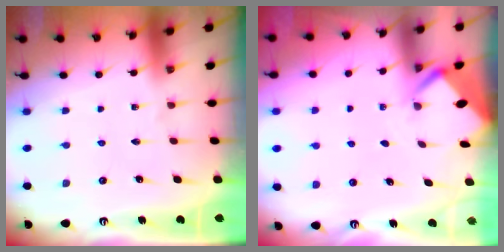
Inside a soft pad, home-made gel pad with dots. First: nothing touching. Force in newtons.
{"total": 2.7, "press": 2.7, "slide": 0.1}